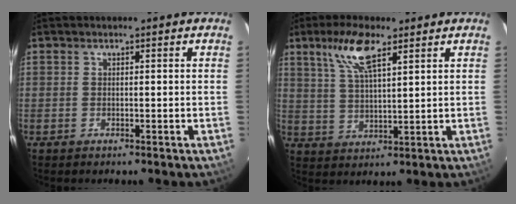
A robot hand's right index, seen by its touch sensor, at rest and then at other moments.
{"total": 8.5, "force": [5.1, 2.4, 6.4], "torque": [-0.125, 0.011, 0.101]}